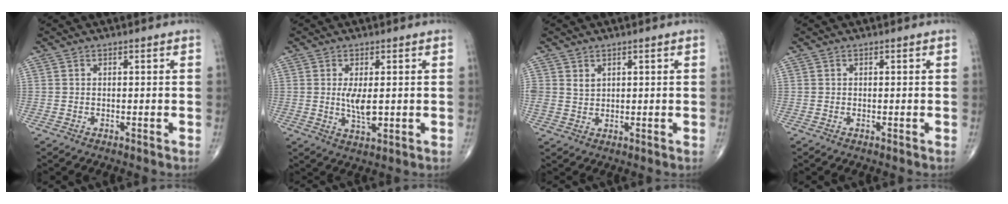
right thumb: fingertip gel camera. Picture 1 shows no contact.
{"total": 5.1, "force": [0.3, 1.9, 4.7], "torque": [-0.091, -0.014, 0.009]}
{"total": 2.3, "force": [1.2, 1.6, 0.9], "torque": [-0.008, -0.009, 0.029]}
{"total": 0.0}